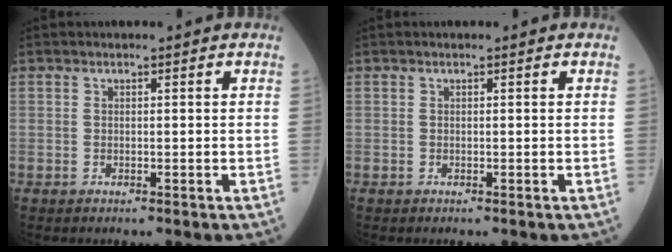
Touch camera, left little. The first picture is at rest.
{"total": 0.0}